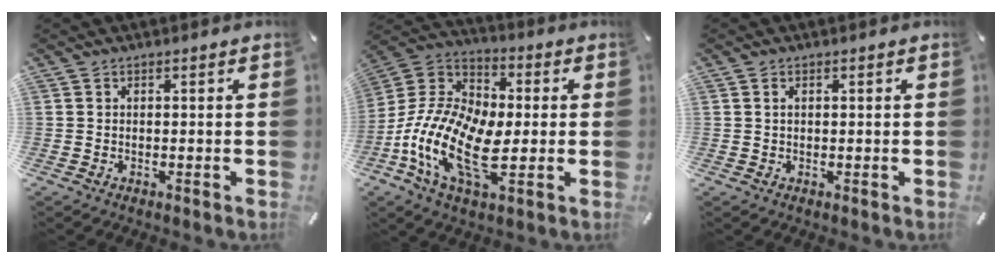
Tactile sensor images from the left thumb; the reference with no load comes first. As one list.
[{"total": 17.4, "force": [-5.3, 9.2, 13.7], "torque": [-0.311, -0.002, -0.102]}, {"total": 1.0, "force": [0.3, 0.7, 0.7], "torque": [-0.014, 0.005, 0.005]}]